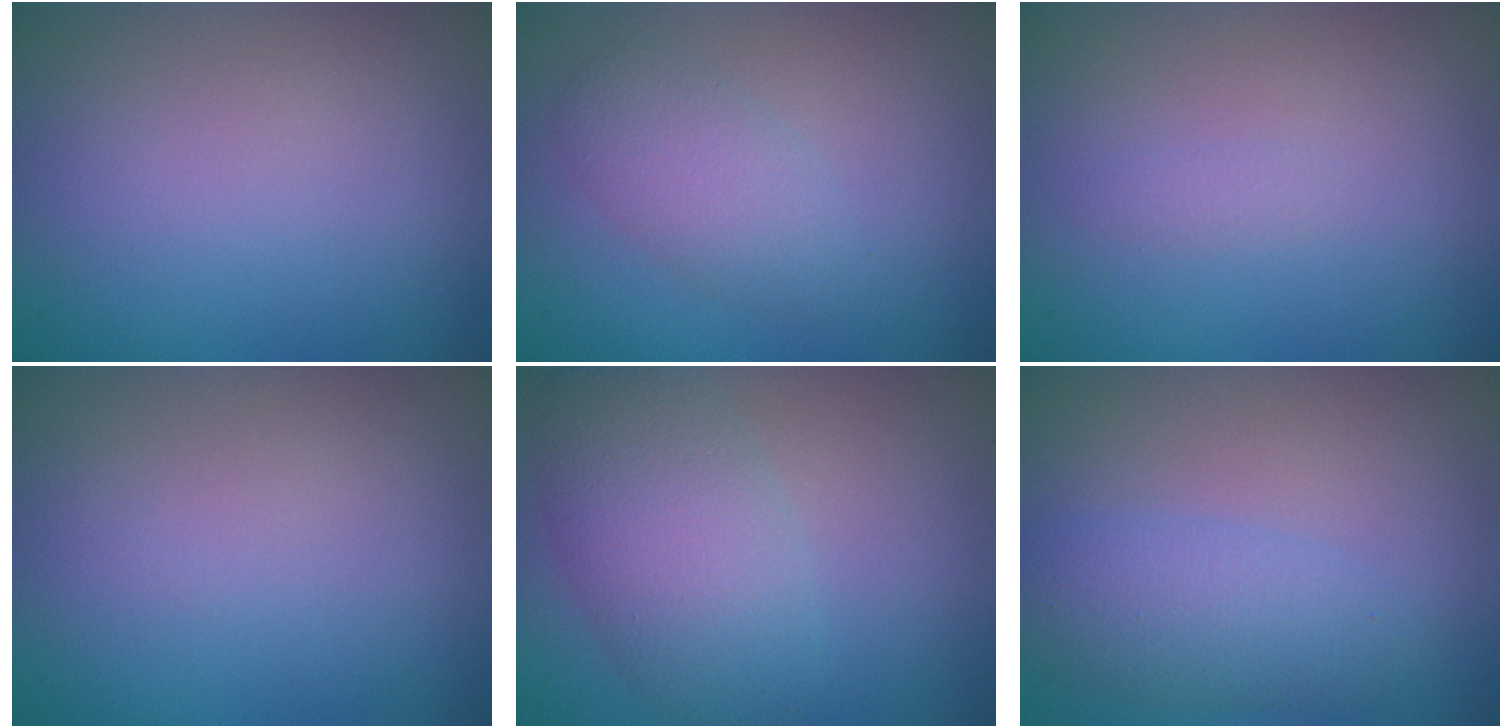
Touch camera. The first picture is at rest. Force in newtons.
{"total": 4.0, "press": 4.0, "slide": 0.1}
{"total": 0.6, "press": 0.6, "slide": 0.1}
{"total": 0.0}
{"total": 5.6, "press": 5.6, "slide": 0.2}
{"total": 3.2, "press": 3.2, "slide": 0.0}